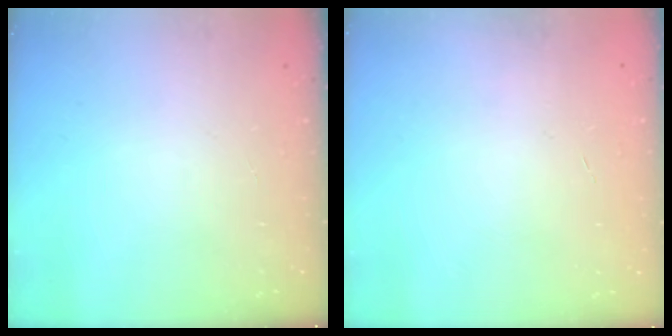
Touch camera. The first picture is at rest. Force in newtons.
{"total": 0.0}